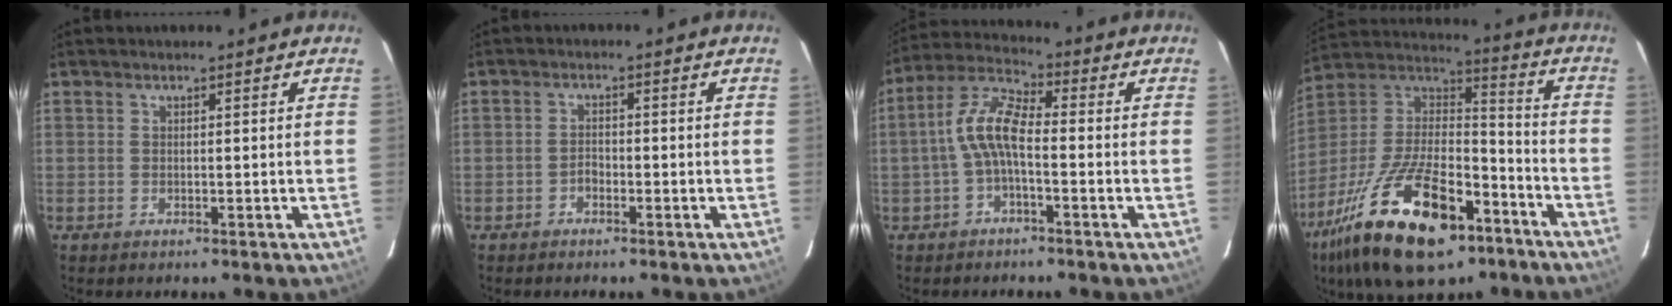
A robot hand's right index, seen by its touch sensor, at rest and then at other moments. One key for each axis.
{"total": 1.6, "fx": -1.1, "fy": 1.0, "fz": 0.6, "tx": -0.010, "ty": 0.004, "tz": -0.020}
{"total": 7.5, "fx": -1.5, "fy": 2.6, "fz": 6.9, "tx": -0.155, "ty": 0.020, "tz": -0.034}
{"total": 26.9, "fx": -15.4, "fy": 11.9, "fz": 18.7, "tx": -0.369, "ty": -0.022, "tz": -0.255}